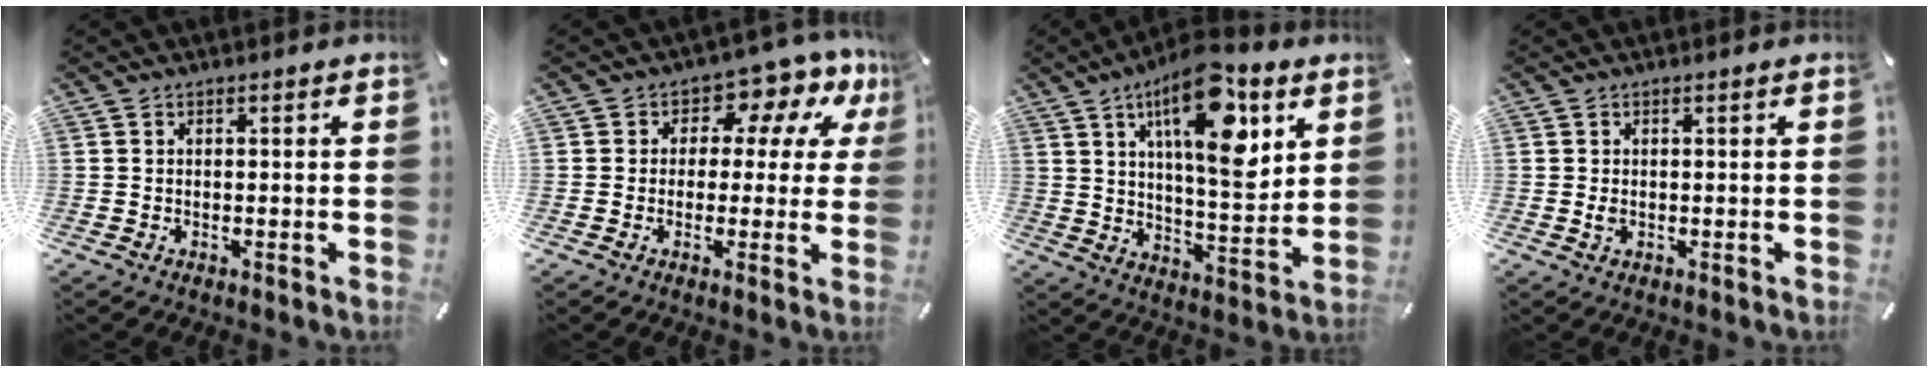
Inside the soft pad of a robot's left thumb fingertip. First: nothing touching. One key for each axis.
{"total": 8.7, "fx": 3.5, "fy": 6.1, "fz": 5.1, "tx": -0.066, "ty": -0.022, "tz": 0.059}
{"total": 18.6, "fx": 9.3, "fy": 7.3, "fz": 14.4, "tx": -0.247, "ty": -0.036, "tz": 0.145}
{"total": 1.2, "fx": 0.0, "fy": 0.5, "fz": 1.1, "tx": -0.020, "ty": 0.000, "tz": 0.000}